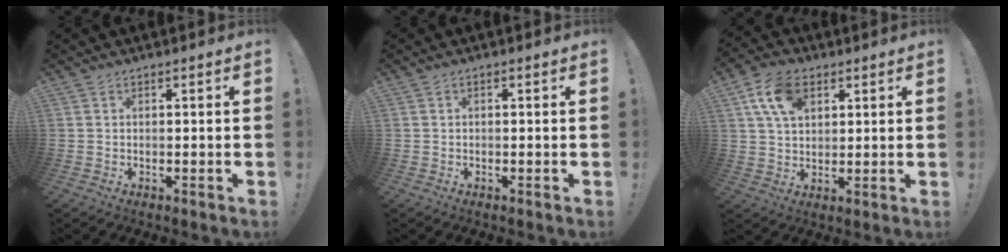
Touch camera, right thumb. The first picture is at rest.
{"total": 0.7, "force": [-0.6, 0.0, 0.4], "torque": [-0.006, 0.001, -0.012]}
{"total": 11.4, "force": [4.7, 7.2, 7.5], "torque": [-0.136, 0.004, 0.089]}